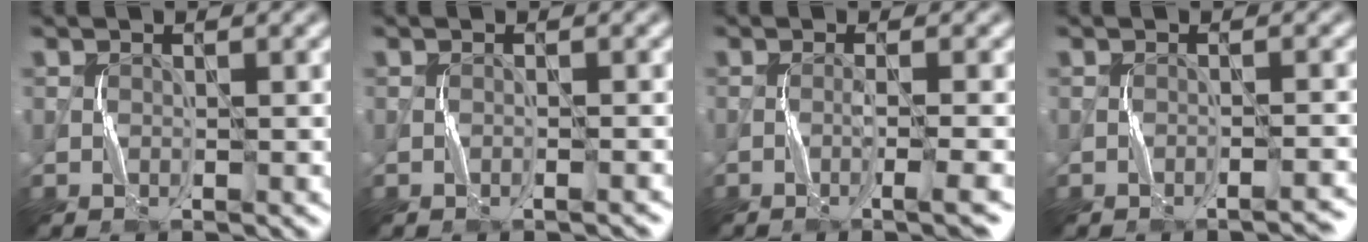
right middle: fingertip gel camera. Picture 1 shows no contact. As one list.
[{"total": 0.6, "force": [-0.5, -0.2, 0.3], "torque": [-0.007, 0.005, -0.006]}, {"total": 2.8, "force": [-1.0, 0.2, 2.6], "torque": [-0.036, 0.005, -0.022]}, {"total": 1.2, "force": [-1.0, -0.2, 0.5], "torque": [-0.008, 0.009, -0.017]}]